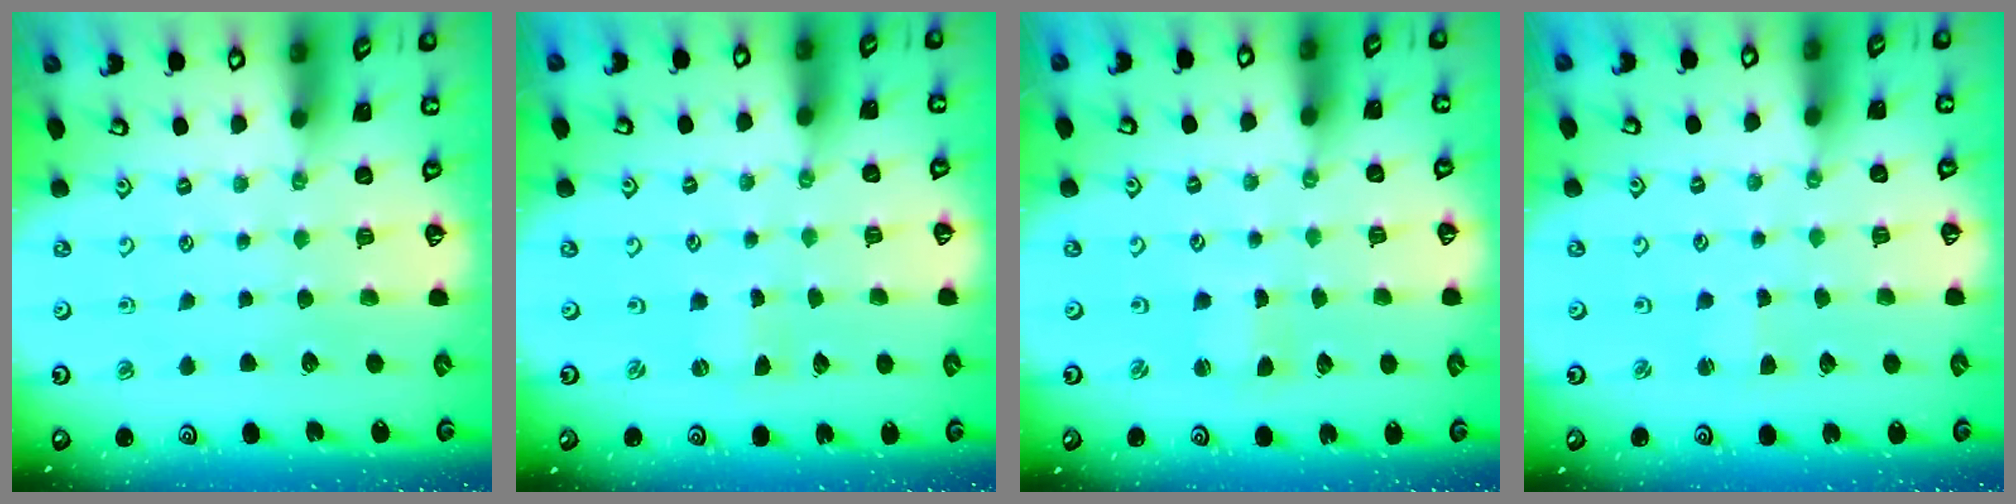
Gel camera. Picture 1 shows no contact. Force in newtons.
{"total": 0.0}
{"total": 0.9, "press": 0.9, "slide": 0.0}
{"total": 1.3, "press": 1.2, "slide": 0.3}